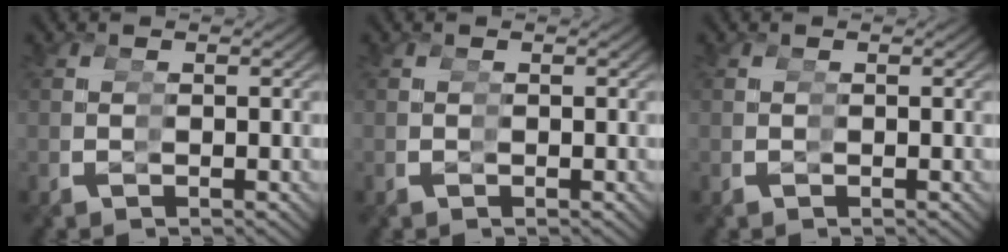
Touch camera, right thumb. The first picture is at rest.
{"total": 0.0}
{"total": 0.0}